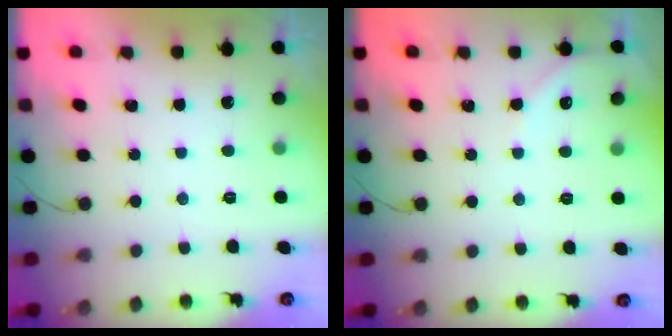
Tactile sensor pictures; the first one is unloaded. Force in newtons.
{"total": 2.3, "press": 2.3, "slide": 0.4}